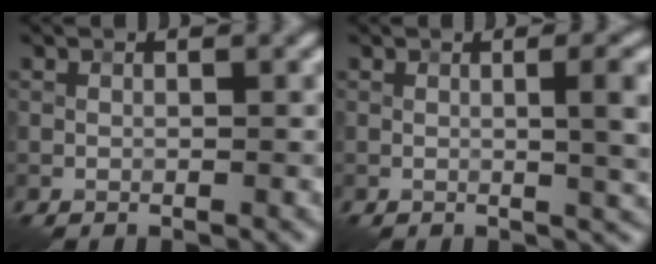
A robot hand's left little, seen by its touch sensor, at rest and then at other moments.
{"total": 5.0, "force": [0.3, 1.4, 4.8], "torque": [-0.054, 0.012, 0.001]}